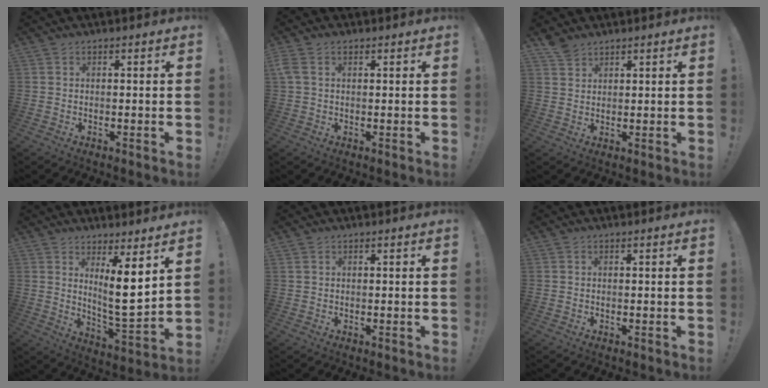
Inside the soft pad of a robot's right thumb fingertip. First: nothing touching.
{"total": 2.9, "force": [1.1, 1.7, 2.1], "torque": [-0.046, 0.006, 0.023]}
{"total": 3.7, "force": [3.2, 1.7, 0.9], "torque": [-0.016, -0.017, 0.062]}
{"total": 10.9, "force": [5.0, 1.9, 9.5], "torque": [-0.140, -0.048, 0.085]}
{"total": 0.8, "force": [0.5, 0.5, 0.3], "torque": [-0.010, 0.002, 0.010]}
{"total": 0.0}